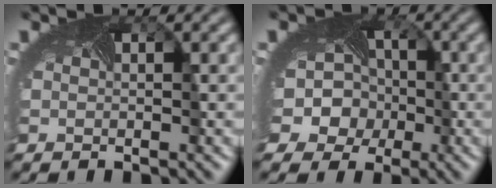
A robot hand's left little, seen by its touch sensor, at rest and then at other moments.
{"total": 12.6, "force": [-2.1, 11.1, 5.5], "torque": [-0.126, -0.003, -0.065]}